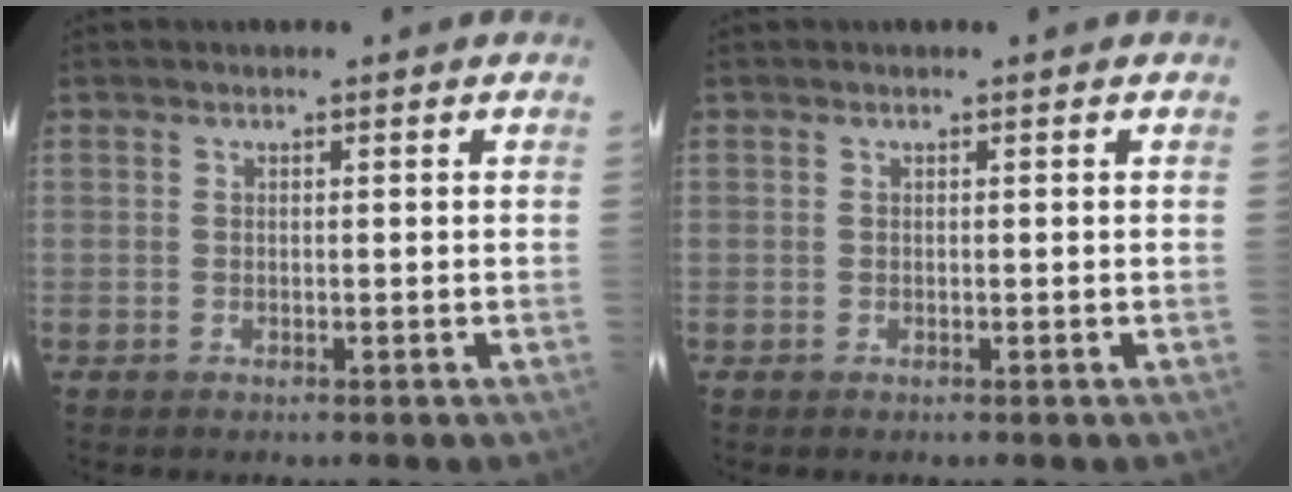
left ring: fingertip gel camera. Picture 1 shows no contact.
{"total": 0.0}